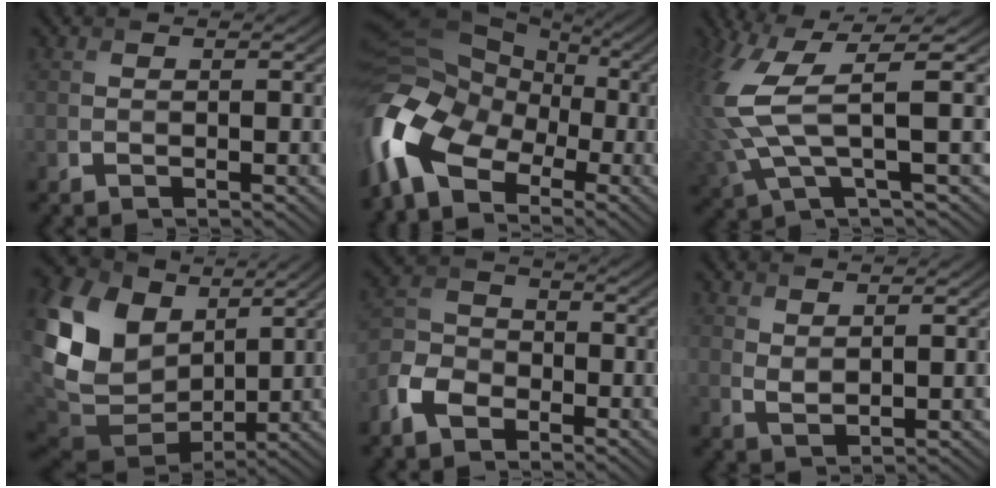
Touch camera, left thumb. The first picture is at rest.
{"total": 13.9, "force": [-5.6, 9.2, 8.8], "torque": [-0.237, -0.033, -0.115]}
{"total": 10.4, "force": [1.7, 3.1, 9.7], "torque": [-0.242, -0.004, 0.033]}
{"total": 16.1, "force": [4.7, 11.6, 10.2], "torque": [-0.286, 0.010, 0.094]}
{"total": 5.7, "force": [-3.7, 3.4, 2.7], "torque": [-0.068, 0.001, -0.092]}
{"total": 2.1, "force": [1.7, 0.6, 1.1], "torque": [-0.027, -0.003, 0.039]}